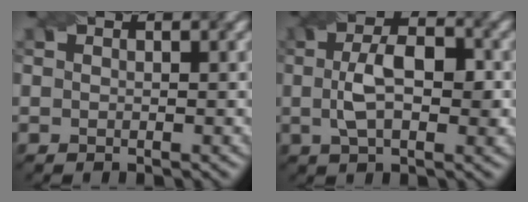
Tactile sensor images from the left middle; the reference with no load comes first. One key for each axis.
{"total": 5.5, "fx": 0.0, "fy": 2.6, "fz": 4.8, "tx": -0.087, "ty": 0.004, "tz": -0.002}